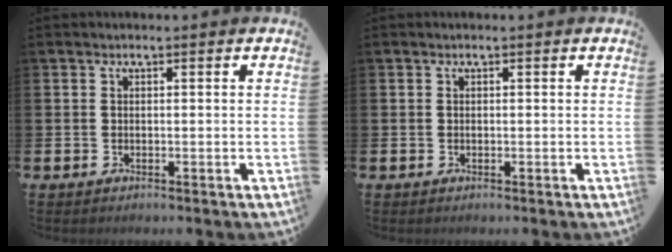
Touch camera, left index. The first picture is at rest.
{"total": 0.0}